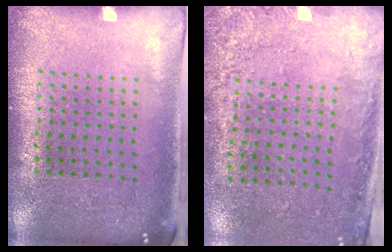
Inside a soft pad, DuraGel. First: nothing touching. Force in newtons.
{"total": 2.7, "press": 2.0, "slide": 1.8}